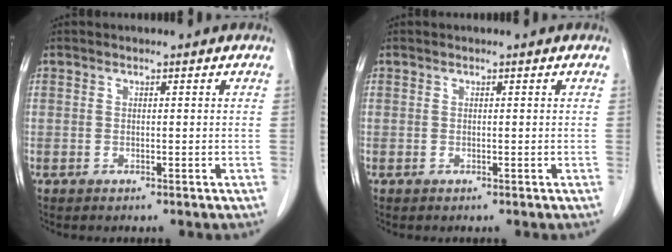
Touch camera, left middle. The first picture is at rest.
{"total": 0.0}